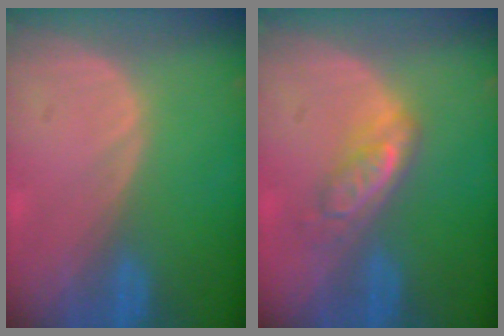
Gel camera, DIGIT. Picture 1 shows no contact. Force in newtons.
{"total": 5.0, "press": 4.5, "slide": 2.2}